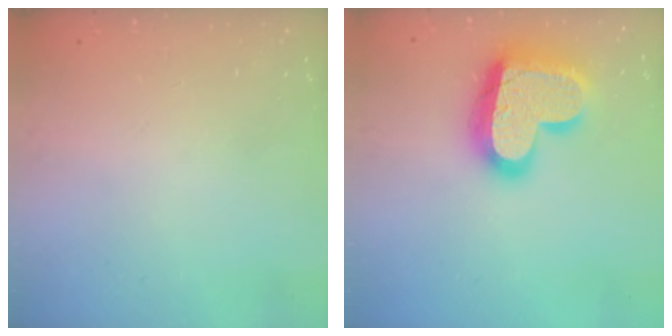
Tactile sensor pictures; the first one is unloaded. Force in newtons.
{"total": 22.4, "press": 22.4, "slide": 1.4}